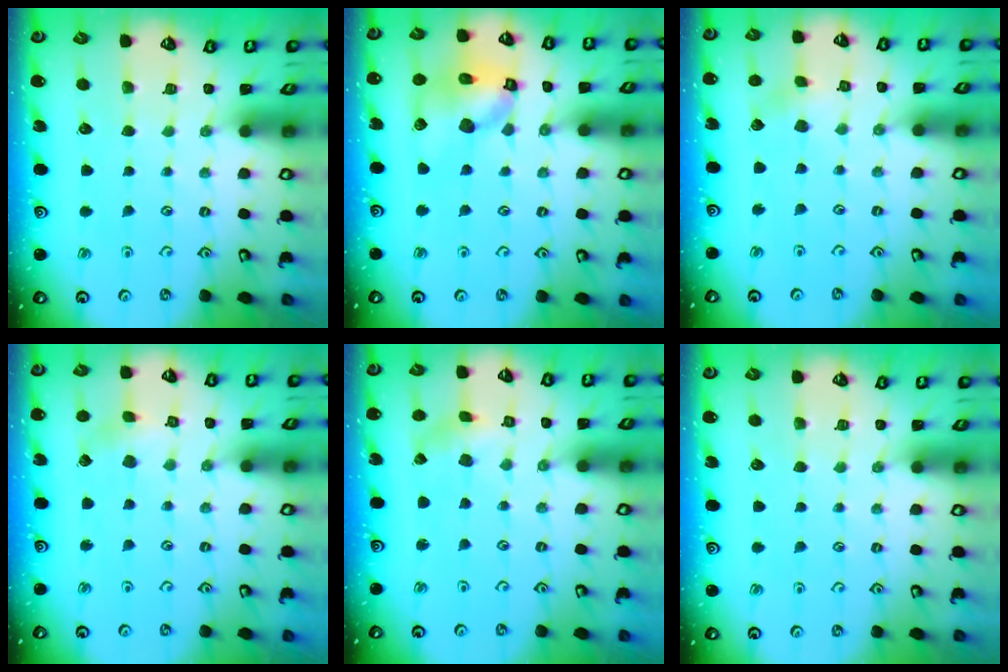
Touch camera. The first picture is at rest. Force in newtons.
{"total": 13.1, "press": 12.9, "slide": 1.8}
{"total": 2.7, "press": 2.7, "slide": 0.3}
{"total": 3.0, "press": 3.0, "slide": 0.2}
{"total": 1.8, "press": 1.8, "slide": 0.3}
{"total": 0.0}